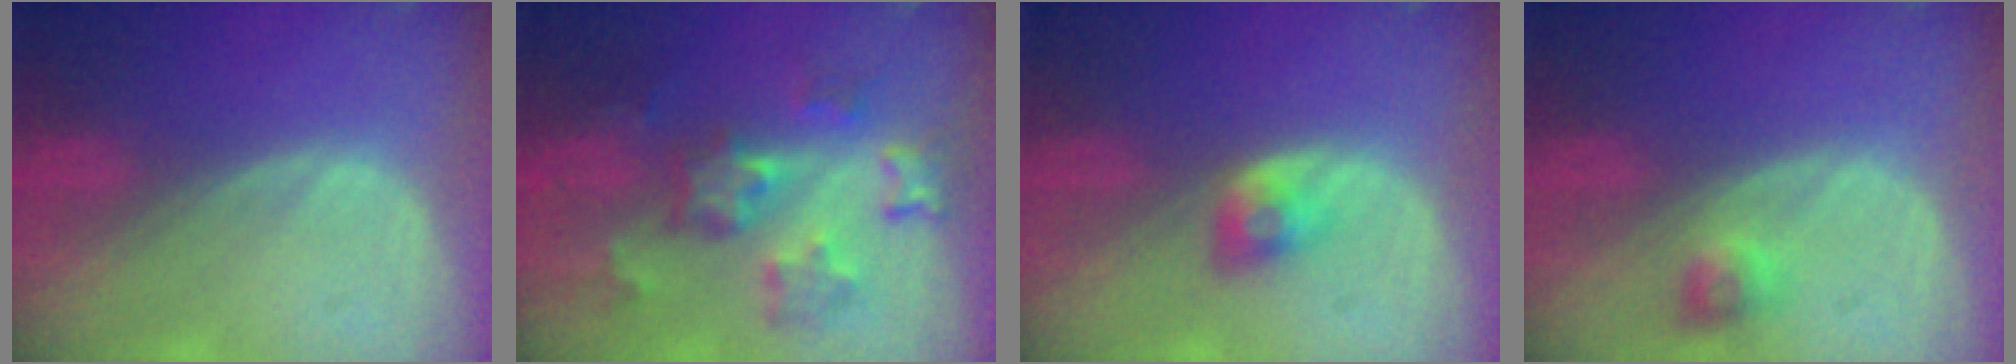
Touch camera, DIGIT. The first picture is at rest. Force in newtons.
{"total": 8.8, "press": 7.8, "slide": 4.2}
{"total": 2.9, "press": 2.5, "slide": 1.5}
{"total": 2.3, "press": 2.2, "slide": 0.3}